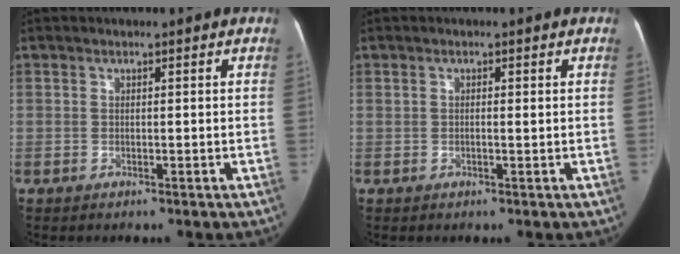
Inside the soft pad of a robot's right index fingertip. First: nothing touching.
{"total": 0.6, "force": [0.1, 0.1, 0.6], "torque": [-0.012, 0.004, 0.000]}